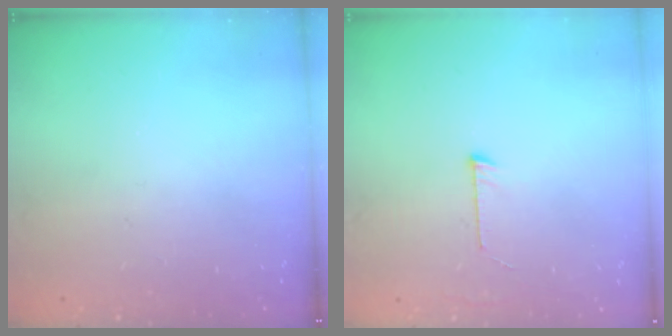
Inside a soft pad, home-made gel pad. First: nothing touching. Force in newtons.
{"total": 5.5, "press": 5.5, "slide": 0.5}